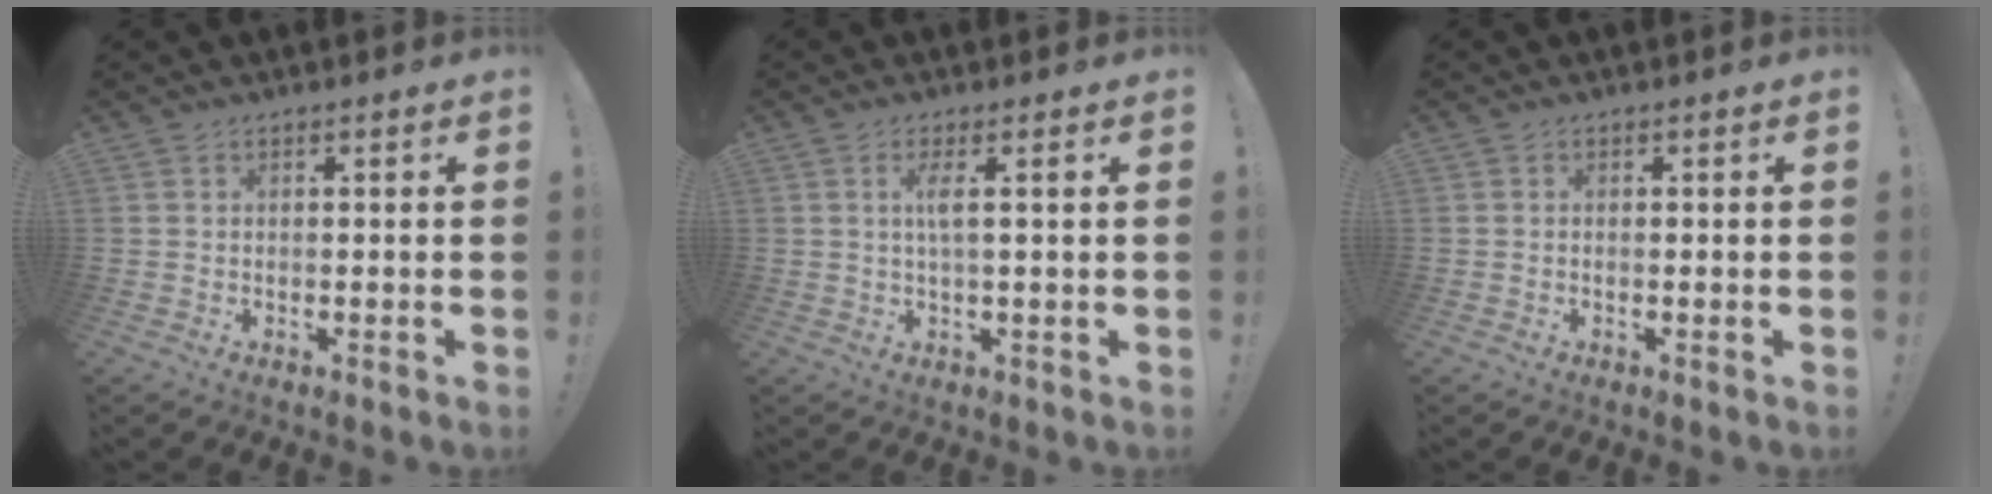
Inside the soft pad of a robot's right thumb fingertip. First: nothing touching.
{"total": 4.1, "force": [0.9, 0.1, 4.0], "torque": [-0.071, -0.004, 0.008]}
{"total": 0.0}